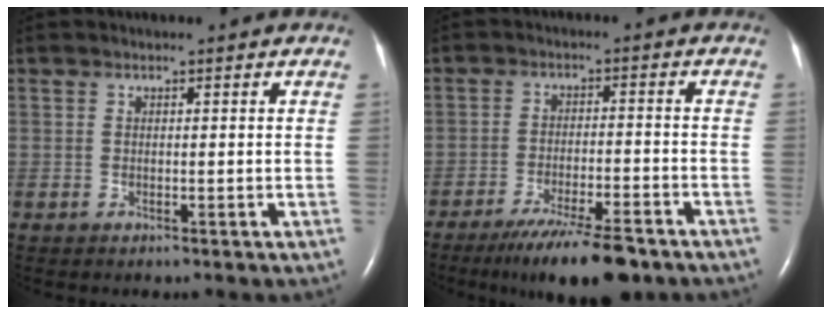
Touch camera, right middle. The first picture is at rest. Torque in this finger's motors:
{"motor_torque": [1.08, -1.05, 0.36, 0.08]}